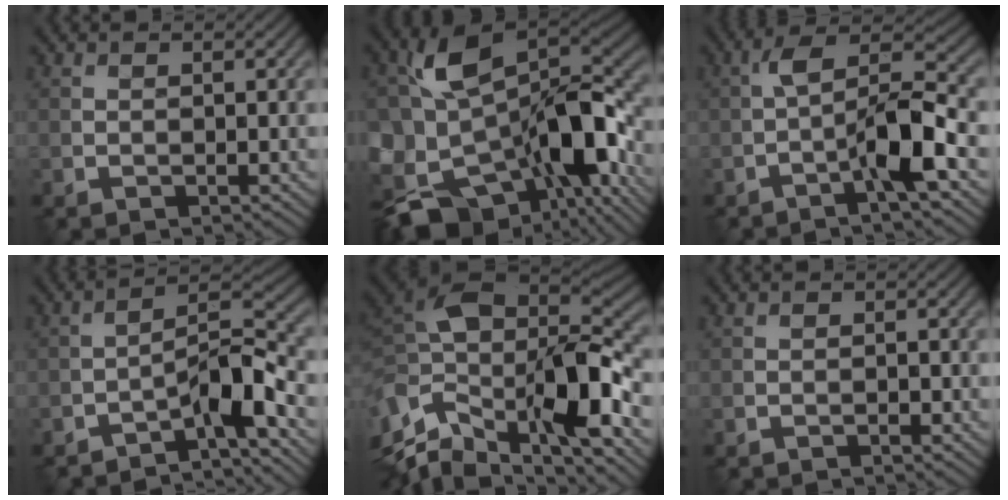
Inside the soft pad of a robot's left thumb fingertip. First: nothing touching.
{"total": 17.1, "force": [-3.4, 10.3, 13.2], "torque": [-0.261, -0.015, -0.048]}
{"total": 8.0, "force": [-2.7, 2.1, 7.2], "torque": [-0.123, 0.025, -0.062]}
{"total": 7.2, "force": [-5.0, 1.5, 5.0], "torque": [-0.076, 0.019, -0.094]}
{"total": 17.1, "force": [-3.1, 9.1, 14.1], "torque": [-0.294, -0.032, -0.040]}
{"total": 0.6, "force": [-0.4, 0.3, 0.4], "torque": [-0.003, 0.000, -0.006]}